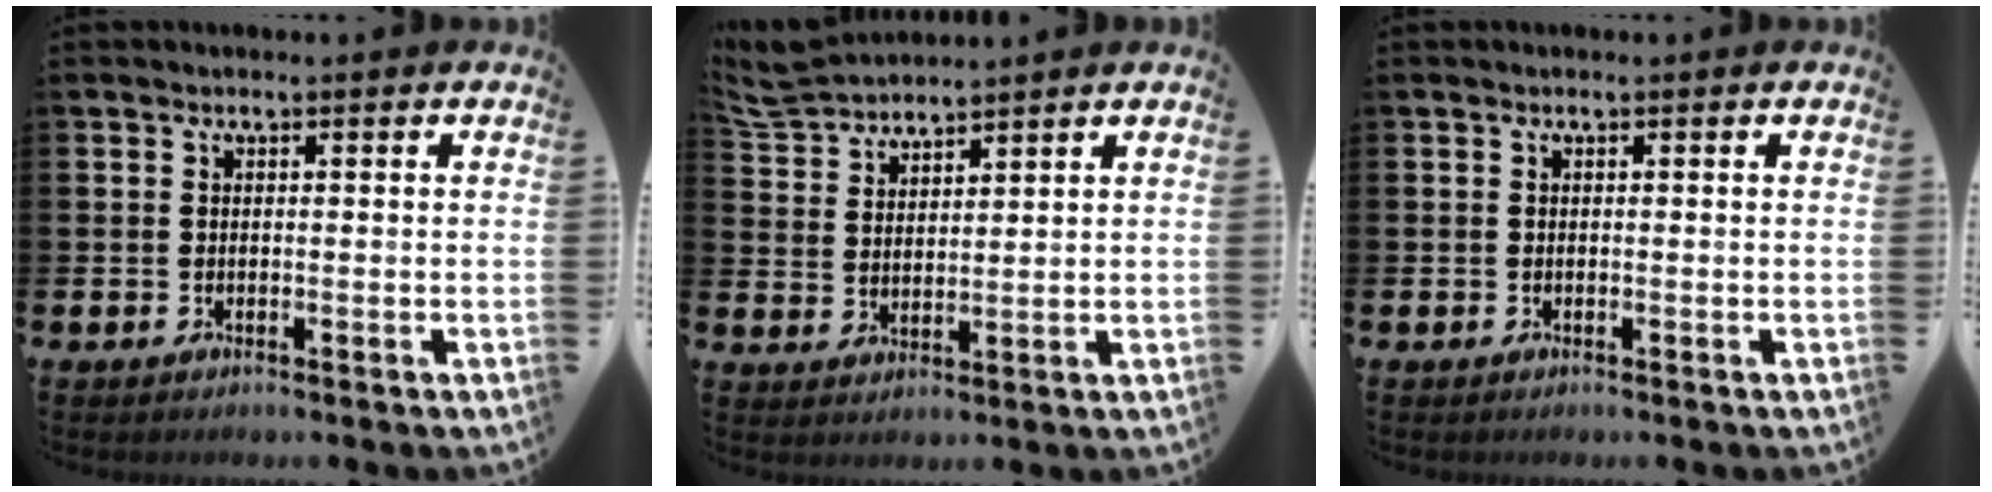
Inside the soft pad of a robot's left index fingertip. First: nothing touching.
{"total": 5.1, "force": [5.1, 0.5, 0.3], "torque": [-0.031, -0.020, 0.096]}
{"total": 0.0}